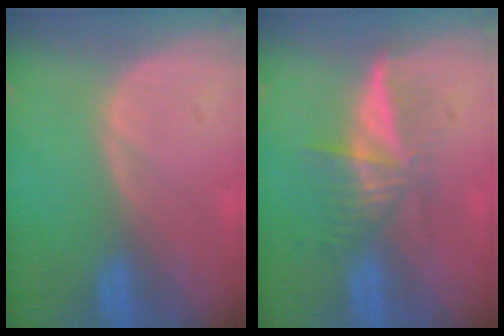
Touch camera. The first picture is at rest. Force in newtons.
{"total": 6.0, "press": 5.4, "slide": 2.6}